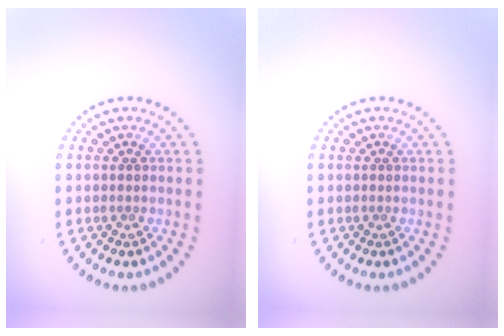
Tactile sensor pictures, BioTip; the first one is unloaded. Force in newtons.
{"total": 0.0}